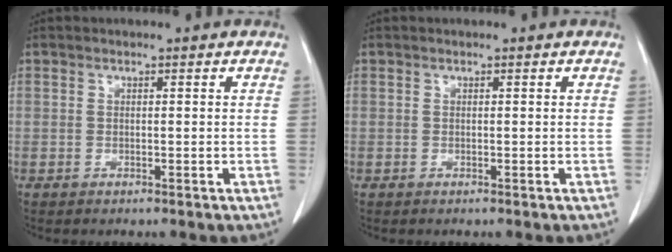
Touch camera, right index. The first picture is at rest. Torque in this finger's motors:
{"motor_torque": [0.00, 0.00, 0.00, 0.00]}